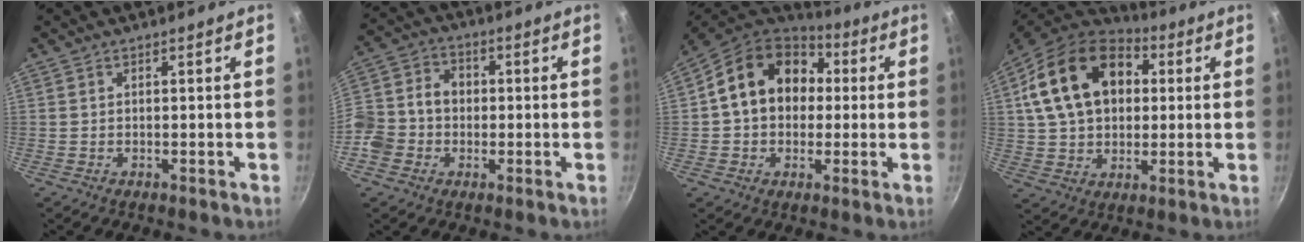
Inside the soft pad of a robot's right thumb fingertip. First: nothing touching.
{"total": 11.8, "force": [-2.3, 9.9, 5.9], "torque": [-0.094, 0.034, -0.059]}
{"total": 17.1, "force": [2.5, 13.5, 10.2], "torque": [-0.139, 0.037, 0.029]}
{"total": 20.5, "force": [5.3, 14.5, 13.5], "torque": [-0.210, 0.018, 0.083]}